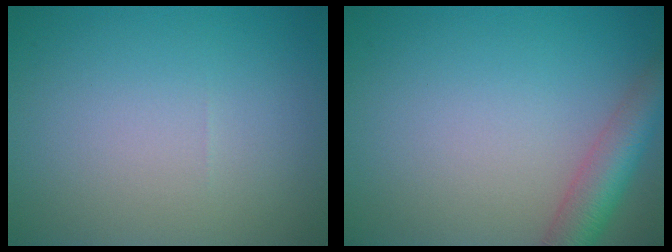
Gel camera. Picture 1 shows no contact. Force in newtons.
{"total": 4.6, "press": 4.6, "slide": 0.3}